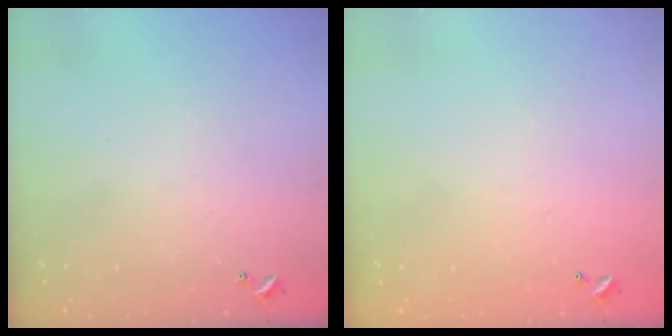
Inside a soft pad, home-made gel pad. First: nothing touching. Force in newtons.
{"total": 2.9, "press": 2.9, "slide": 0.1}